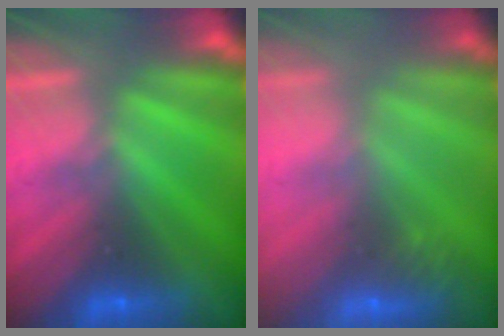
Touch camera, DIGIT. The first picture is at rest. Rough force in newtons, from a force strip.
{"total": 2.3}